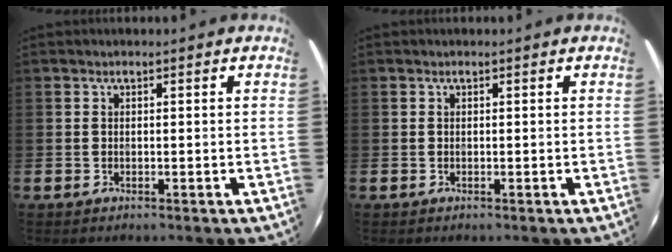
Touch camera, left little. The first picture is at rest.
{"total": 0.0}